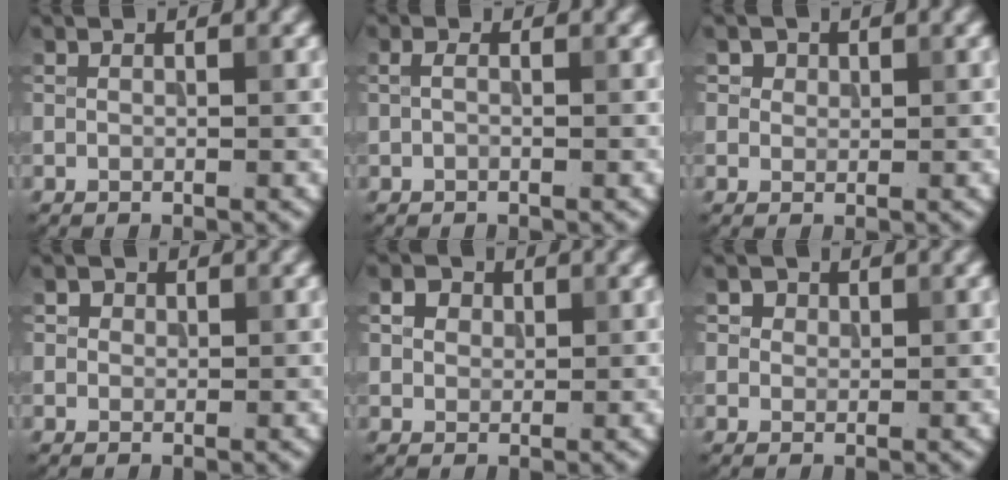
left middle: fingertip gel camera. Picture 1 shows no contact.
{"total": 0.8, "force": [0.0, 0.4, 0.7], "torque": [-0.018, -0.002, -0.002]}
{"total": 2.2, "force": [1.4, 1.6, 0.8], "torque": [-0.020, 0.000, 0.022]}
{"total": 1.7, "force": [0.9, 1.3, 0.7], "torque": [-0.011, 0.006, 0.003]}
{"total": 3.0, "force": [1.5, 2.1, 1.4], "torque": [-0.036, 0.005, 0.024]}
{"total": 2.7, "force": [1.6, 1.9, 1.0], "torque": [-0.023, 0.004, 0.021]}